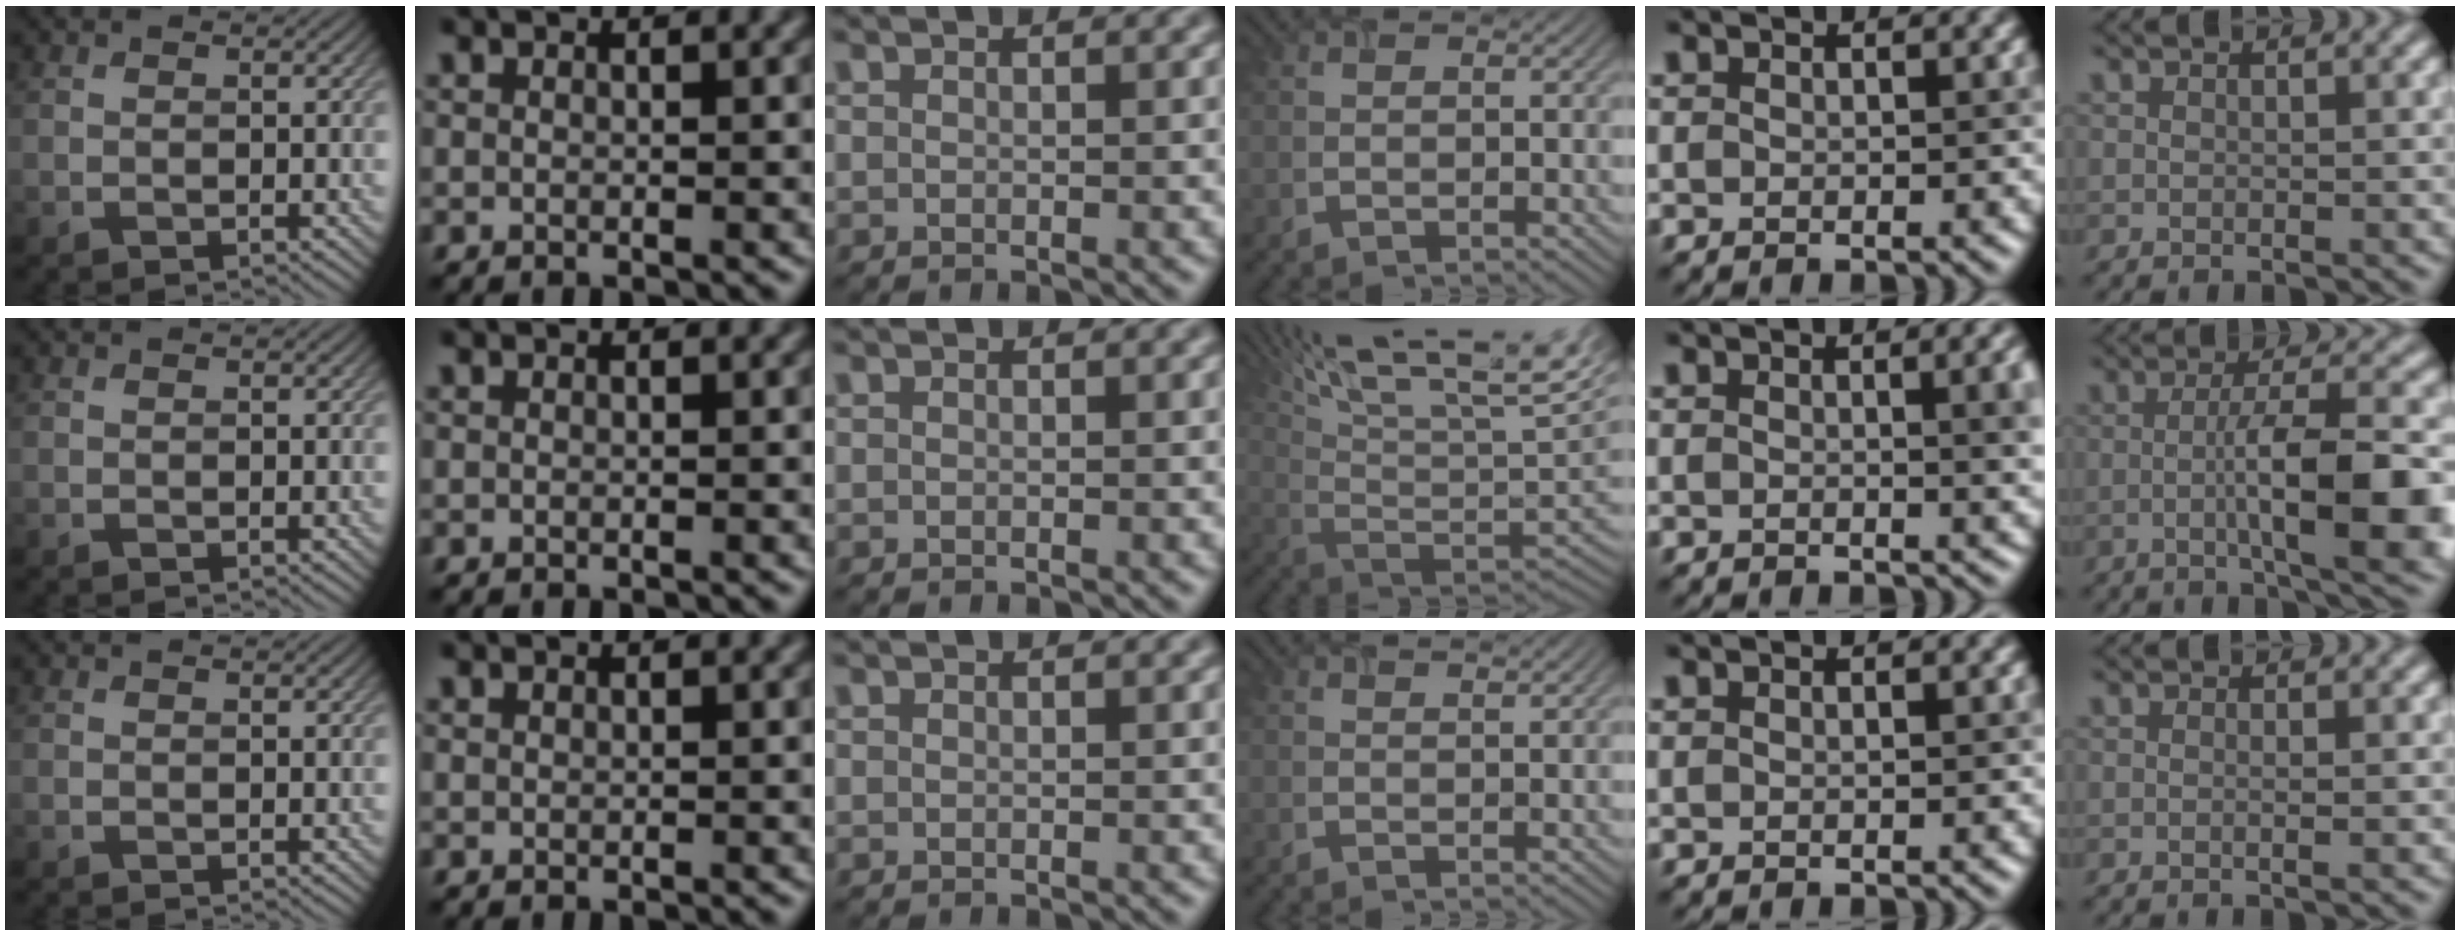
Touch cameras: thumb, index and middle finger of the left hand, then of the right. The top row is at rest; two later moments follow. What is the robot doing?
{"motion": "screw", "object": "timer"}